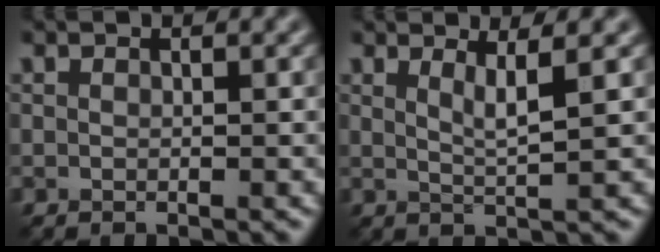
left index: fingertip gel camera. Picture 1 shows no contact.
{"total": 2.6, "force": [1.1, 0.5, 2.3], "torque": [-0.032, -0.002, 0.018]}